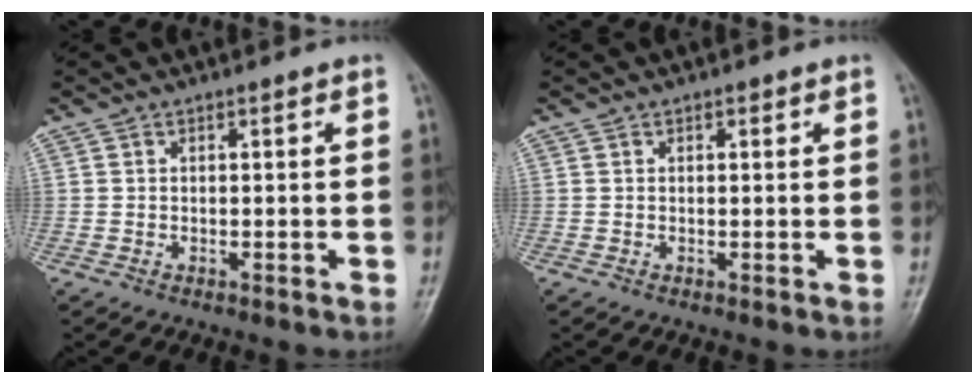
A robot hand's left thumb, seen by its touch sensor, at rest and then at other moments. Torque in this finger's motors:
{"motor_torque": [0.02, 0.71, -0.36, -0.12, -0.03]}